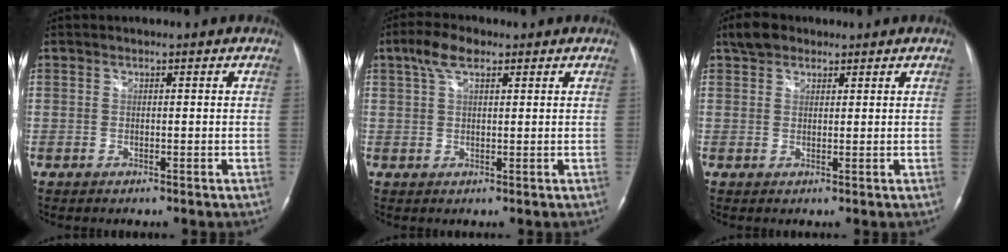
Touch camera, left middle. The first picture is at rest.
{"total": 4.6, "force": [2.6, 1.8, 3.3], "torque": [-0.073, 0.019, 0.050]}
{"total": 3.7, "force": [2.6, 2.3, 1.4], "torque": [-0.029, 0.019, 0.047]}